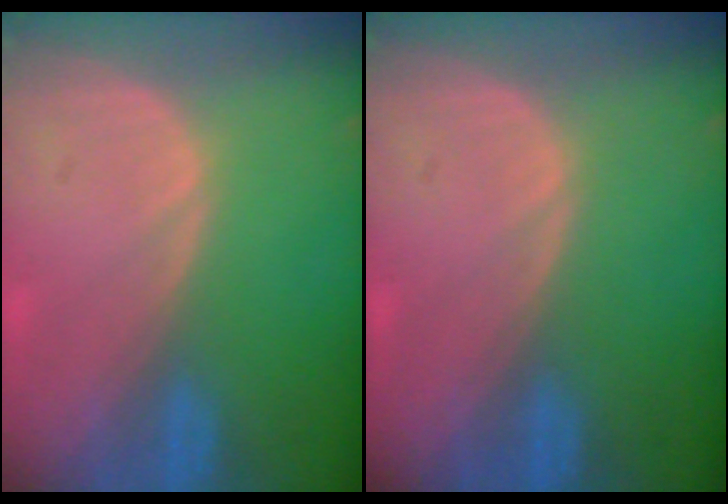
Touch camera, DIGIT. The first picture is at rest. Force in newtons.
{"total": 0.0}